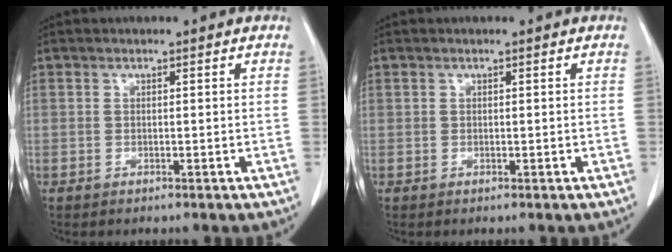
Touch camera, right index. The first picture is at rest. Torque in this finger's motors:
{"motor_torque": [-0.14, 0.14, 0.00, 0.00]}